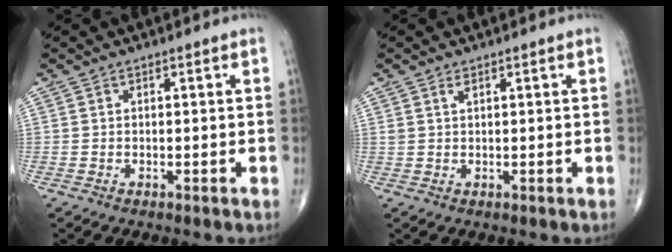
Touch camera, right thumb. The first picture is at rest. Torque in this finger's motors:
{"motor_torque": [-0.12, 0.04, 0.20, 0.19, 0.00]}